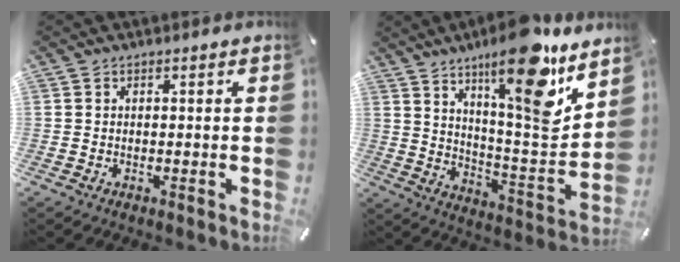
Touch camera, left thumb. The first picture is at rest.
{"total": 20.4, "force": [13.9, 4.7, 14.1], "torque": [-0.207, -0.109, 0.220]}